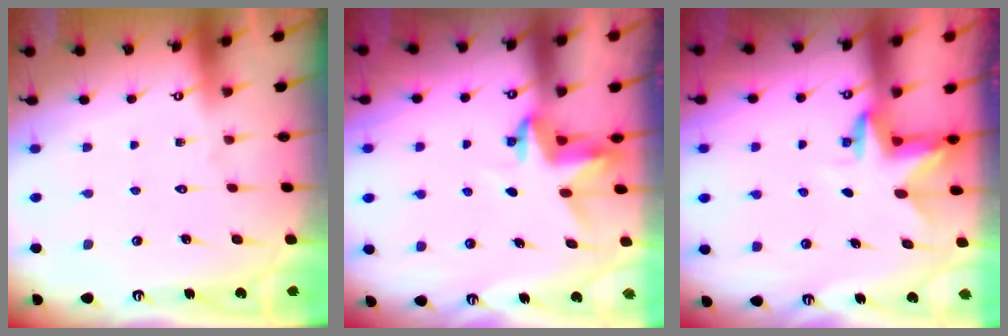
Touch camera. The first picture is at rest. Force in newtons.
{"total": 3.9, "press": 3.9, "slide": 0.3}
{"total": 3.4, "press": 3.4, "slide": 0.2}